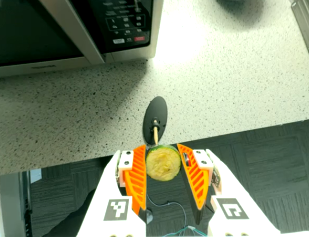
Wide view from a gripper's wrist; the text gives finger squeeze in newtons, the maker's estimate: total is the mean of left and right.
{"total": 9.5, "left": 9.8, "right": 9.2}